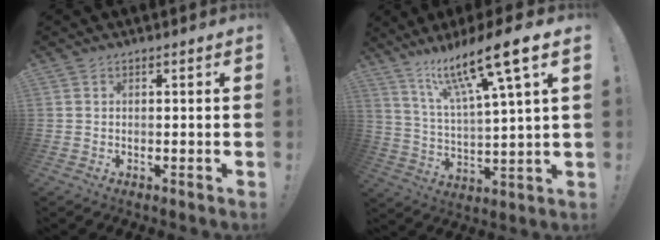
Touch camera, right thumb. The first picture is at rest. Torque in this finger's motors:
{"motor_torque": [1.62, 1.80, 0.75, 0.87, 0.08]}